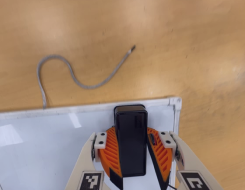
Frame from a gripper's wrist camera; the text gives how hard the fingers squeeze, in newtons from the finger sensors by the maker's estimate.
{"total": 11.3, "left": 13.3, "right": 9.3}